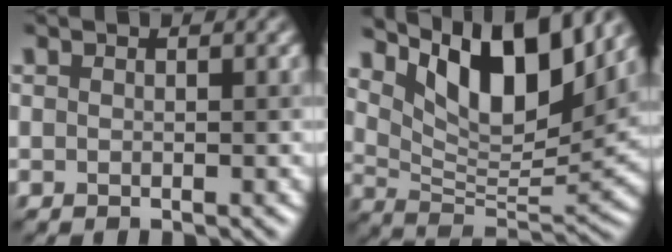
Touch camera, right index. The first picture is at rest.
{"total": 9.9, "force": [6.3, 3.4, 6.9], "torque": [-0.109, 0.000, 0.120]}